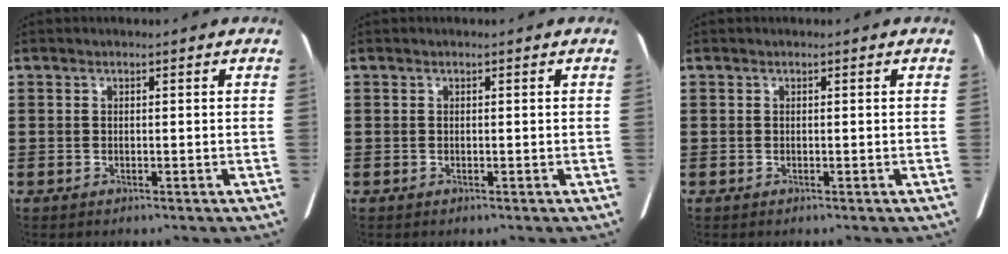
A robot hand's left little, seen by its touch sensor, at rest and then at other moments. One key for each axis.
{"total": 0.0}
{"total": 0.0}